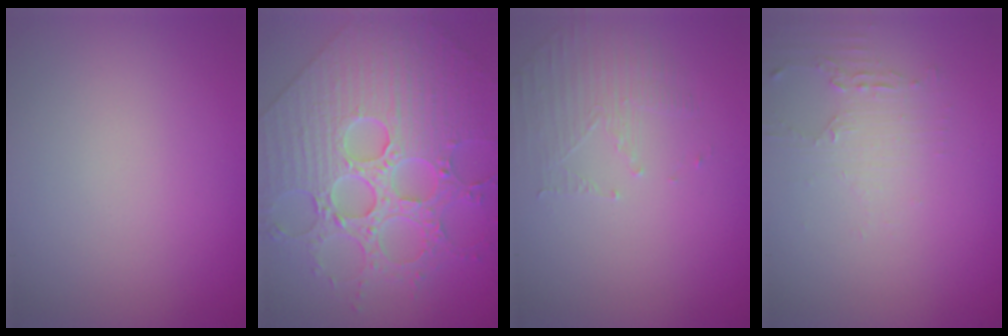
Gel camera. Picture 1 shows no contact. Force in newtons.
{"total": 9.3, "press": 7.3, "slide": 5.7}
{"total": 1.7, "press": 0.9, "slide": 1.4}
{"total": 1.7, "press": 1.7, "slide": 0.3}